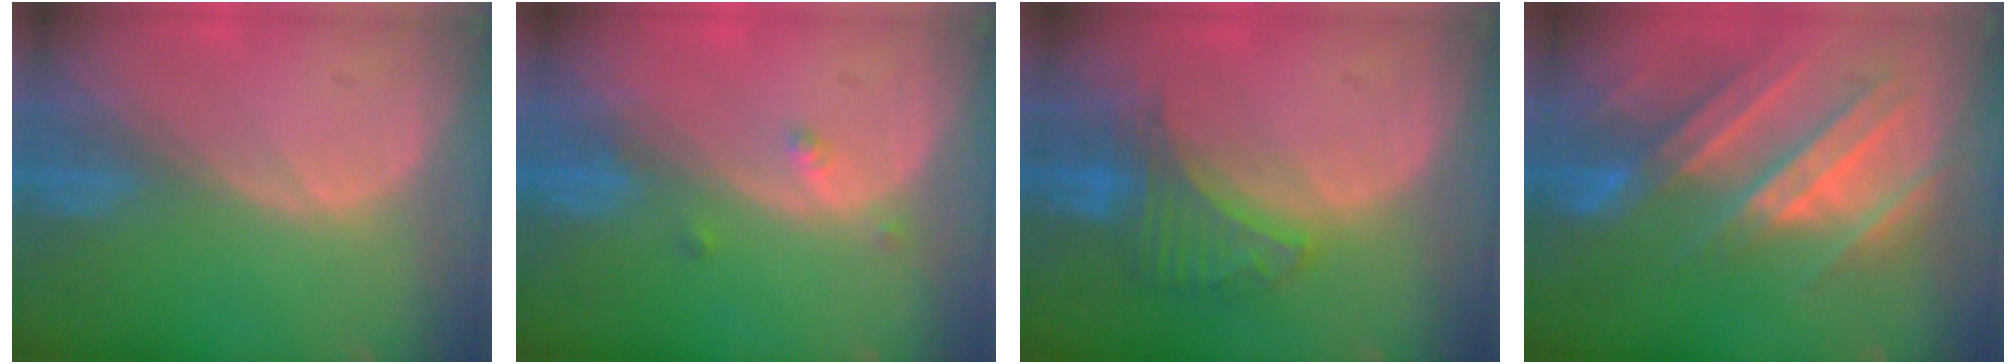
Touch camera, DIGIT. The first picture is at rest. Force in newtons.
{"total": 1.9, "press": 1.5, "slide": 1.0}
{"total": 6.6, "press": 6.2, "slide": 2.4}
{"total": 9.9, "press": 9.6, "slide": 2.3}